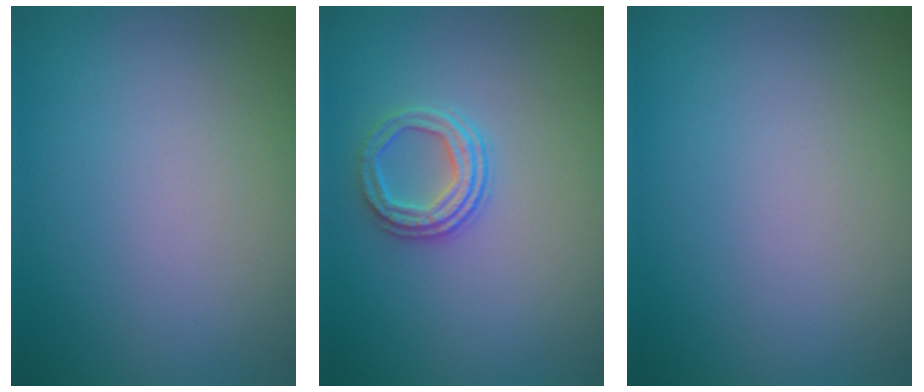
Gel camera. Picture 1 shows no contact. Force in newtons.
{"total": 2.7, "press": 2.4, "slide": 1.2}
{"total": 0.0}